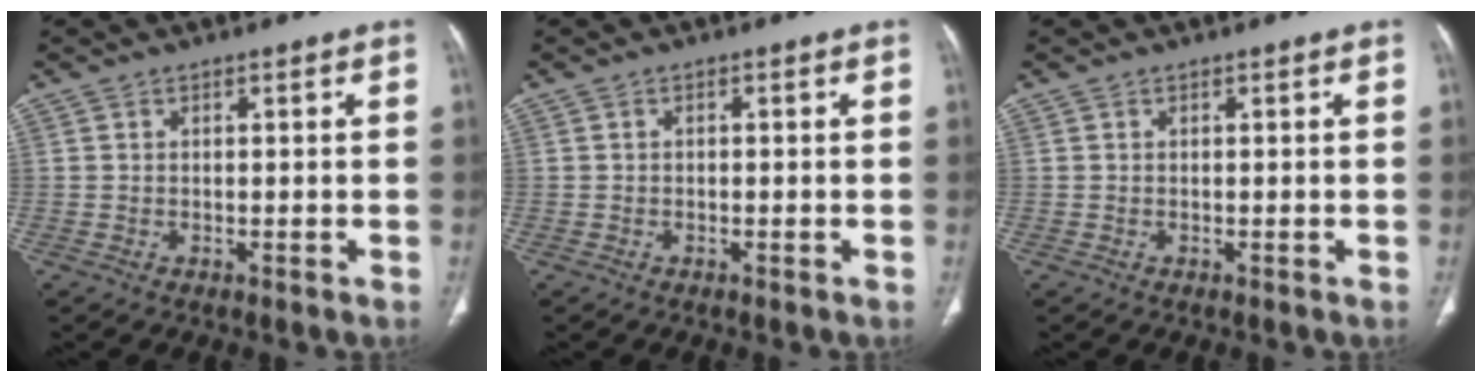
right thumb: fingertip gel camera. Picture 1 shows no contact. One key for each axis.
{"total": 0.0}
{"total": 0.0}